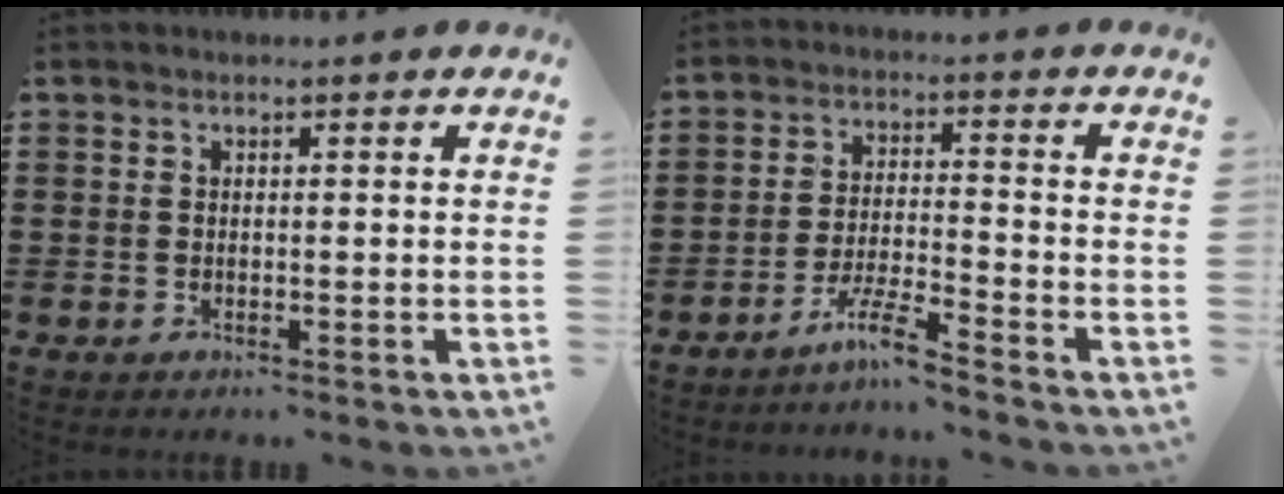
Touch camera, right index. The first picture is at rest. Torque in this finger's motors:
{"motor_torque": [1.45, 0.69, 0.07, 0.02]}